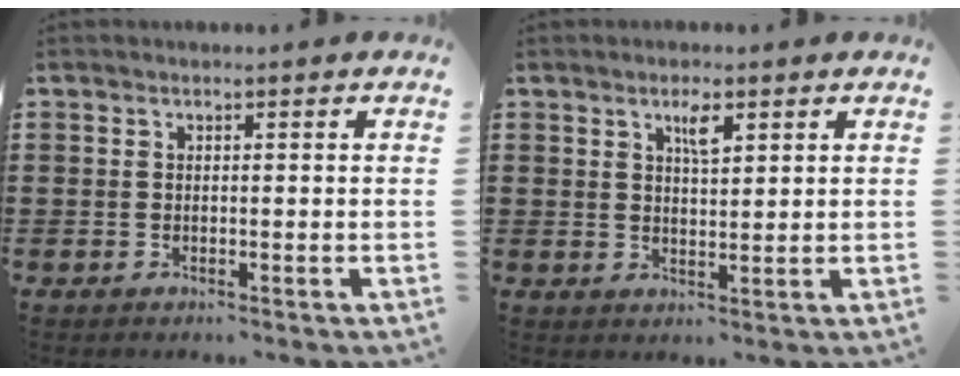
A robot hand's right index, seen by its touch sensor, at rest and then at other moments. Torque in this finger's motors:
{"motor_torque": [0.04, -0.03, 0.09, 0.04]}